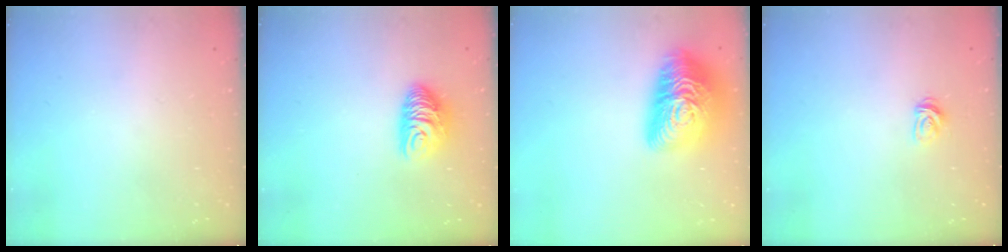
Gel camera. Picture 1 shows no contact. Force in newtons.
{"total": 8.4, "press": 8.4, "slide": 0.8}
{"total": 23.6, "press": 23.6, "slide": 0.9}
{"total": 3.8, "press": 3.8, "slide": 0.5}